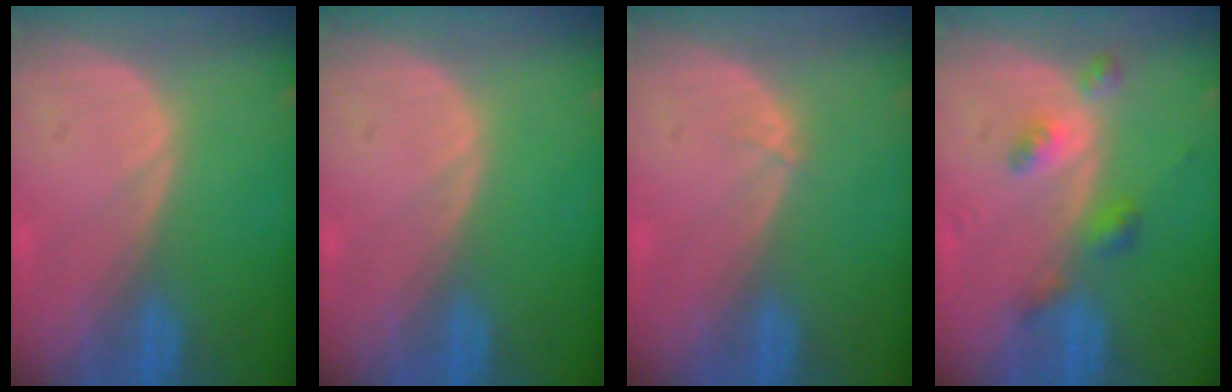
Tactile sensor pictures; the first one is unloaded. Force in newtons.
{"total": 0.0}
{"total": 0.6, "press": 0.4, "slide": 0.3}
{"total": 4.5, "press": 4.1, "slide": 1.8}